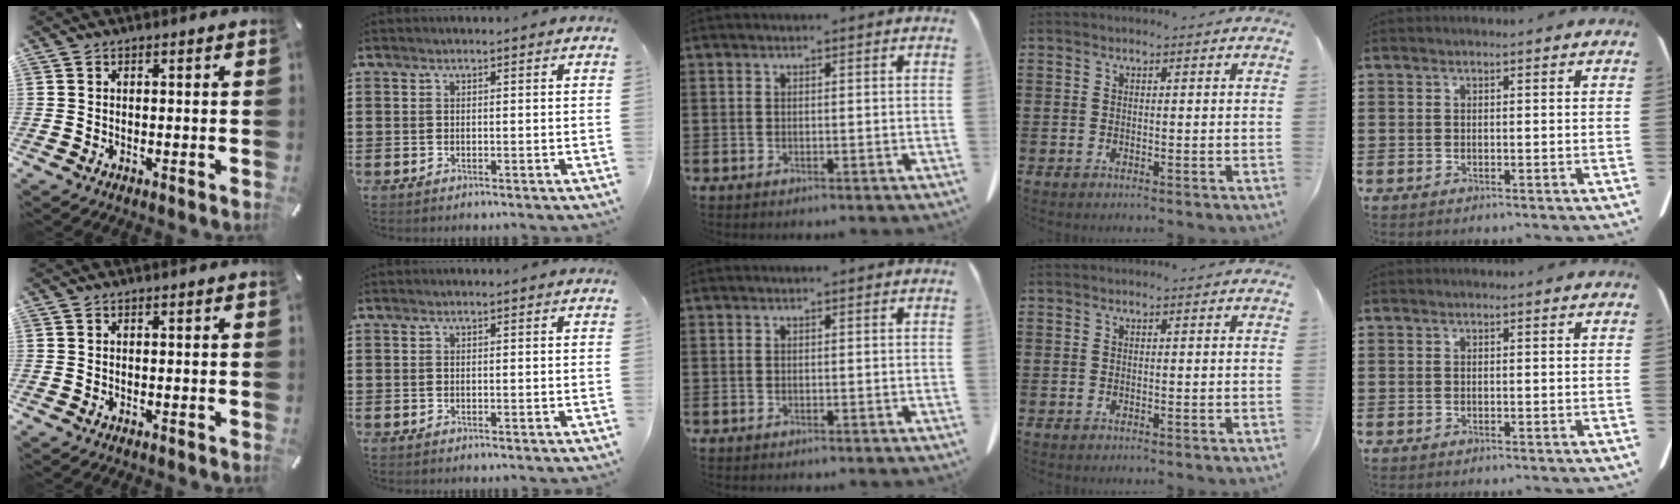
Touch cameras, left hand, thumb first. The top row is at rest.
{}